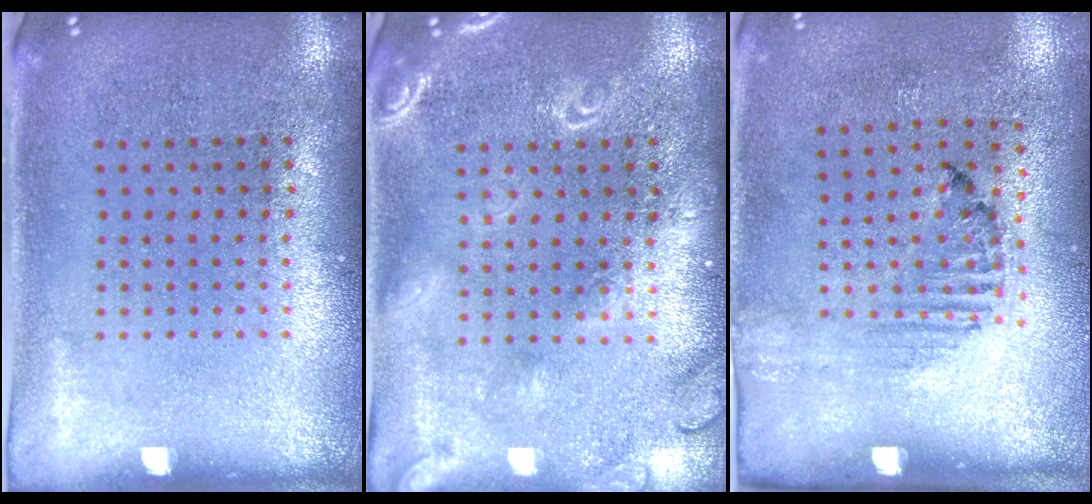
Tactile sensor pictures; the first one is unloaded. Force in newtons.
{"total": 1.8, "press": 1.8, "slide": 0.2}
{"total": 1.5, "press": 1.2, "slide": 0.8}